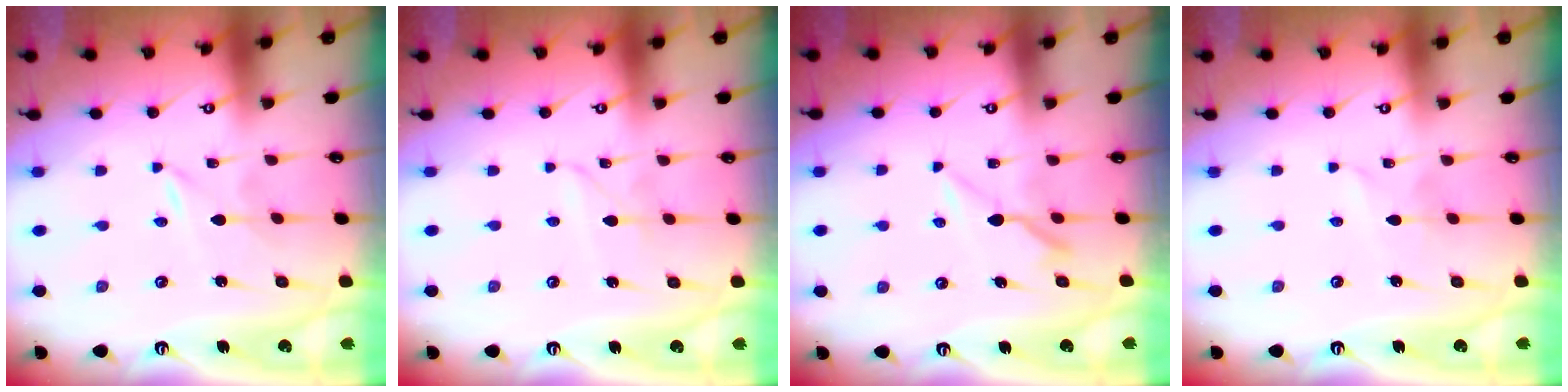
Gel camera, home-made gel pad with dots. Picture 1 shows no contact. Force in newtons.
{"total": 2.2, "press": 2.2, "slide": 0.2}
{"total": 6.8, "press": 6.8, "slide": 0.8}
{"total": 1.8, "press": 1.8, "slide": 0.1}